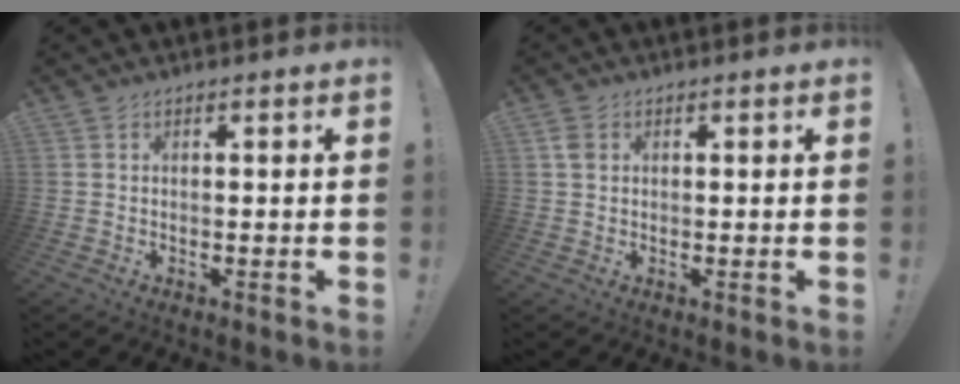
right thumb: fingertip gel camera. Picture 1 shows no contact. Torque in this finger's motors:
{"motor_torque": [0.19, 0.40, 0.21, -0.23, 0.00]}